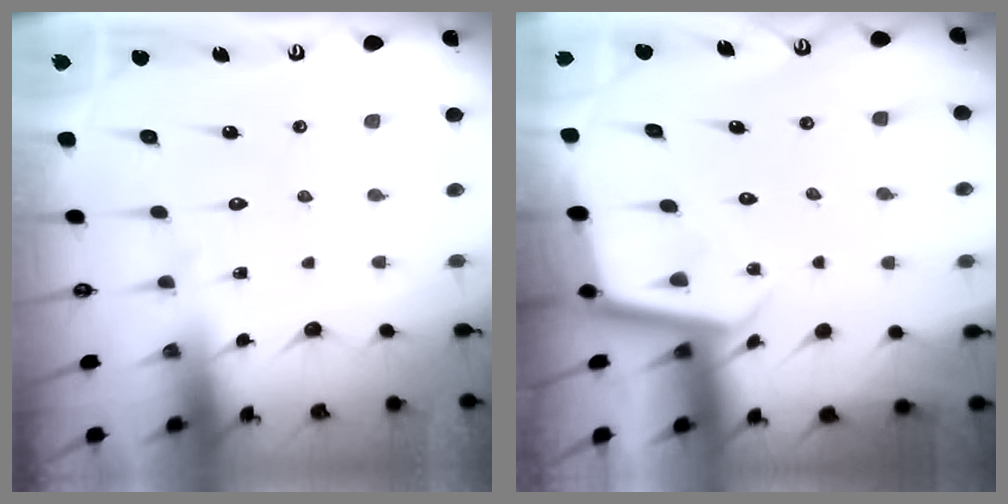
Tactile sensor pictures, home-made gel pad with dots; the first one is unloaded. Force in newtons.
{"total": 3.3, "press": 3.3, "slide": 0.2}